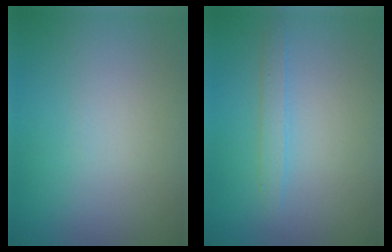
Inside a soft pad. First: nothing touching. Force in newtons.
{"total": 1.4, "press": 1.4, "slide": 0.0}